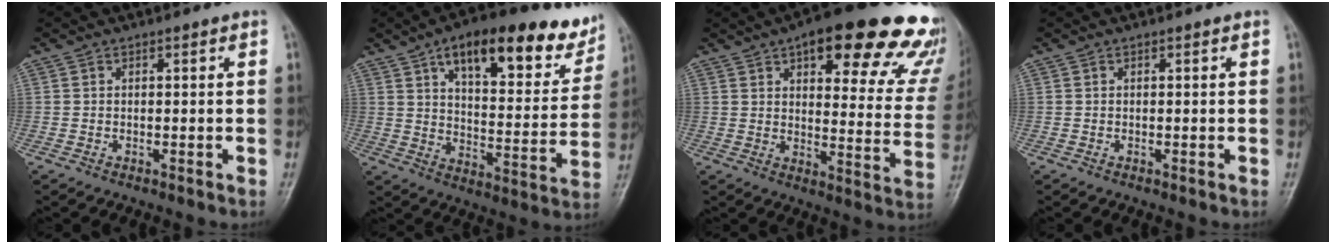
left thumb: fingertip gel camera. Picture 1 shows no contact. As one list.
[{"total": 22.1, "force": [13.4, 8.8, 15.2], "torque": [-0.167, -0.034, 0.196]}, {"total": 27.0, "force": [17.6, 9.3, 18.2], "torque": [-0.189, -0.055, 0.210]}, {"total": 0.0}]